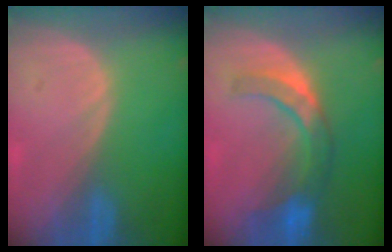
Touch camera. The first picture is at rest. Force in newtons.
{"total": 7.5, "press": 7.1, "slide": 2.3}